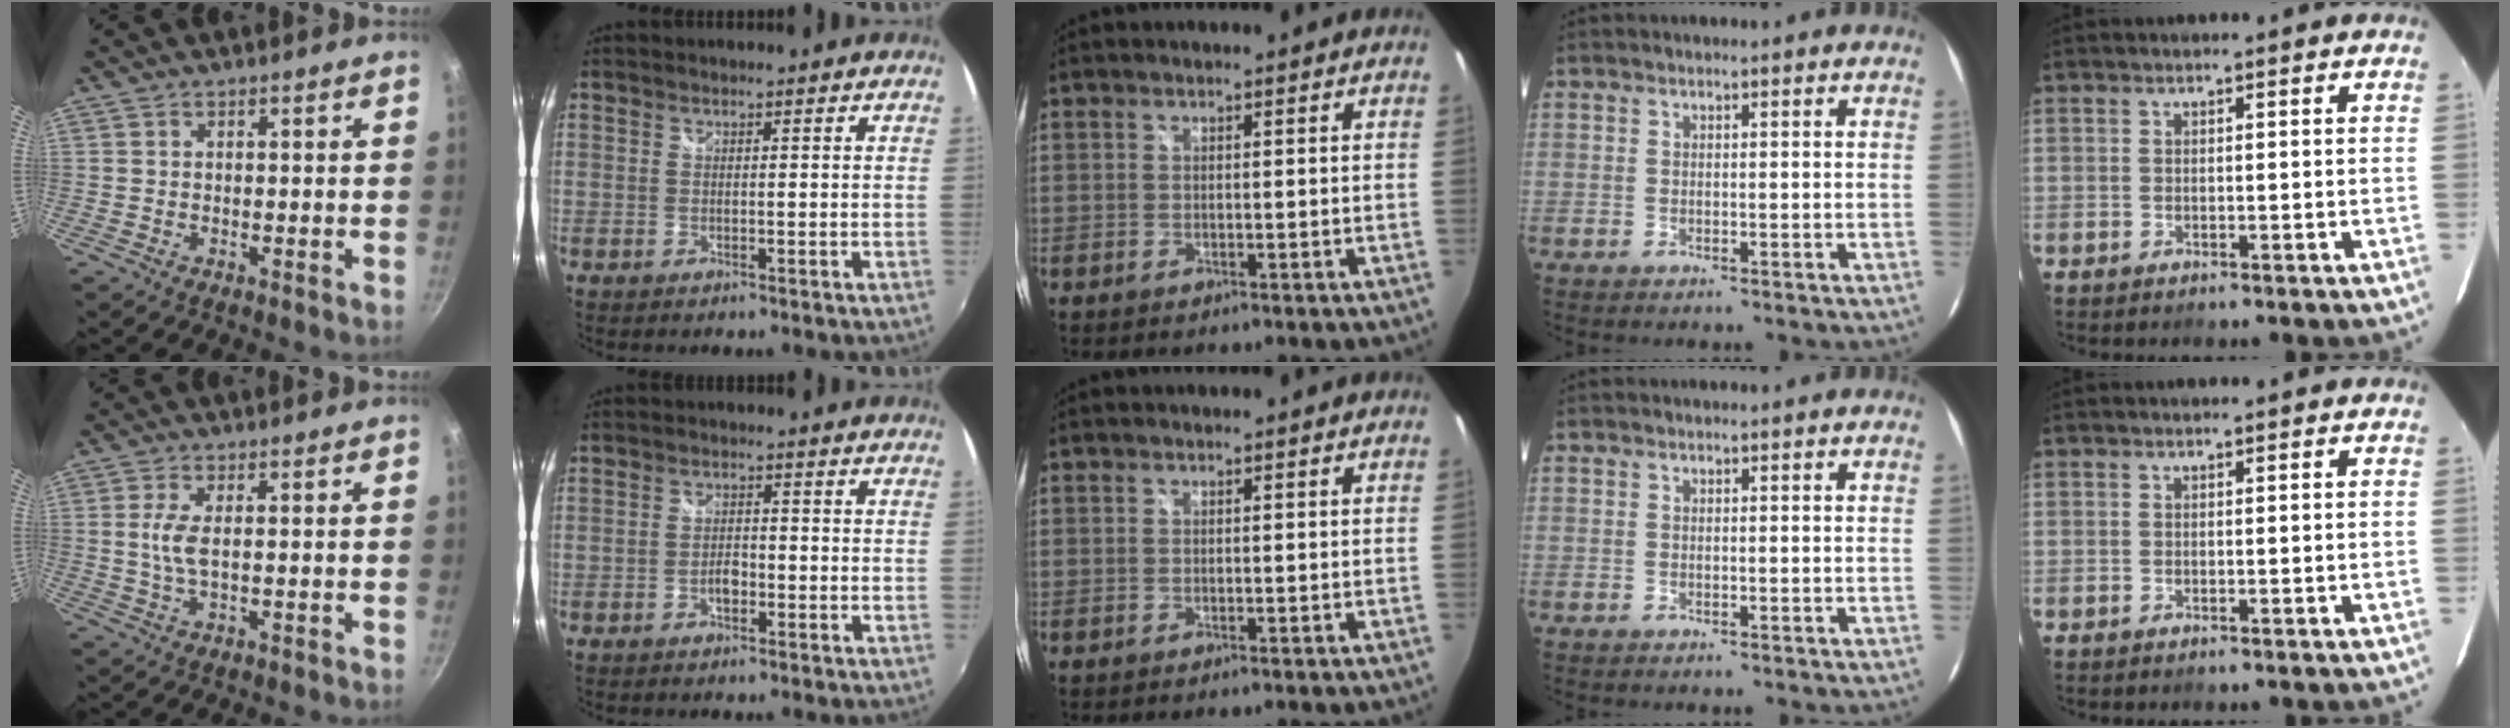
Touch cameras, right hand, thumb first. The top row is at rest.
{"thumb": {"total": 3.9, "force": [0.2, 1.3, 3.7], "torque": [-0.088, 0.002, 0.003]}, "index": {"total": 2.4, "force": [-1.2, 1.3, 1.6], "torque": [-0.031, 0.002, -0.022]}}